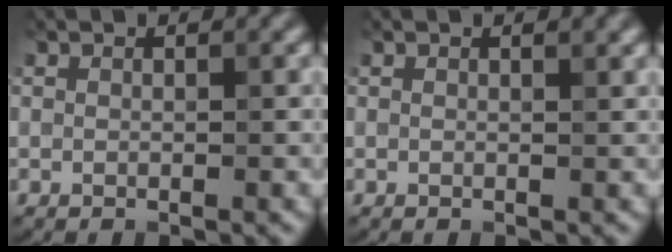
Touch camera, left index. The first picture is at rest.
{"total": 0.6, "force": [0.5, 0.1, 0.4], "torque": [-0.005, 0.001, 0.007]}